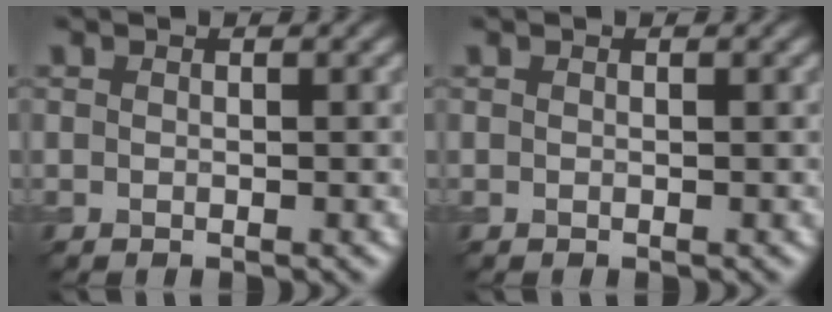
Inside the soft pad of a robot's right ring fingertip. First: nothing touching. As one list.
[{"total": 0.0}]